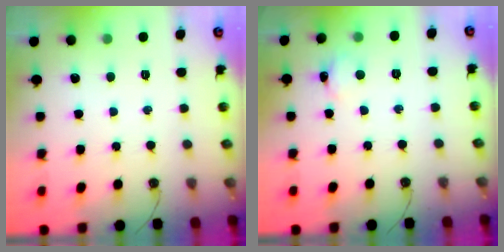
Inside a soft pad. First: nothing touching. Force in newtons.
{"total": 2.2, "press": 2.2, "slide": 0.3}